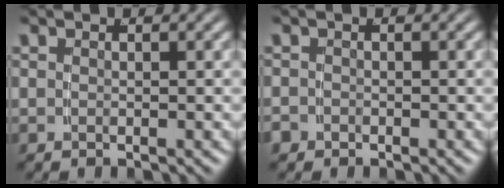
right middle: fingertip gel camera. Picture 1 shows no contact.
{"total": 1.2, "force": [-1.1, 0.6, -0.1], "torque": [-0.001, -0.011, -0.014]}